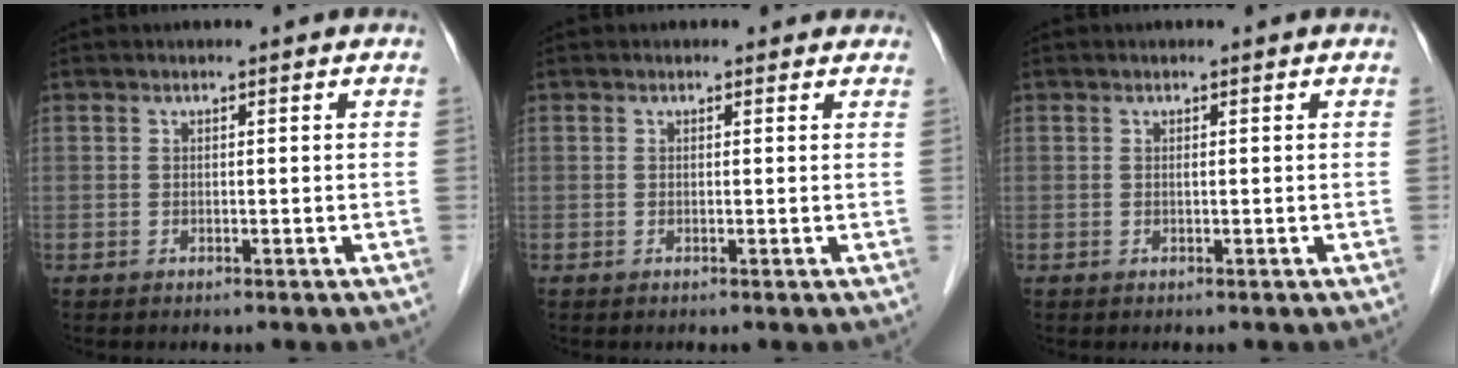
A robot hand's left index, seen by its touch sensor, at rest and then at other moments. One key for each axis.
{"total": 1.1, "fx": 0.9, "fy": 0.7, "fz": 0.2, "tx": -0.002, "ty": 0.000, "tz": -0.001}
{"total": 0.0}